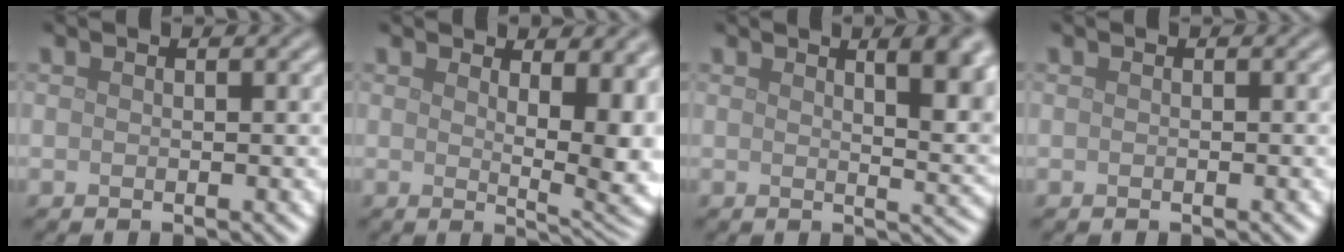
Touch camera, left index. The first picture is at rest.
{"total": 7.9, "force": [2.2, 3.3, 6.8], "torque": [-0.065, -0.005, 0.040]}
{"total": 6.5, "force": [2.7, 2.4, 5.4], "torque": [-0.040, 0.007, 0.032]}
{"total": 0.0}